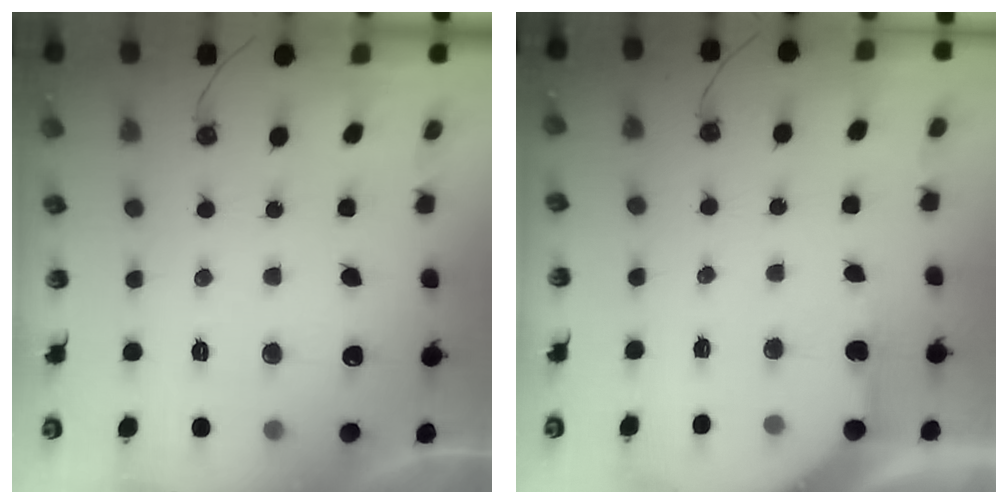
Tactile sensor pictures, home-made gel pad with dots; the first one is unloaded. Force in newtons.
{"total": 2.8, "press": 2.8, "slide": 0.4}